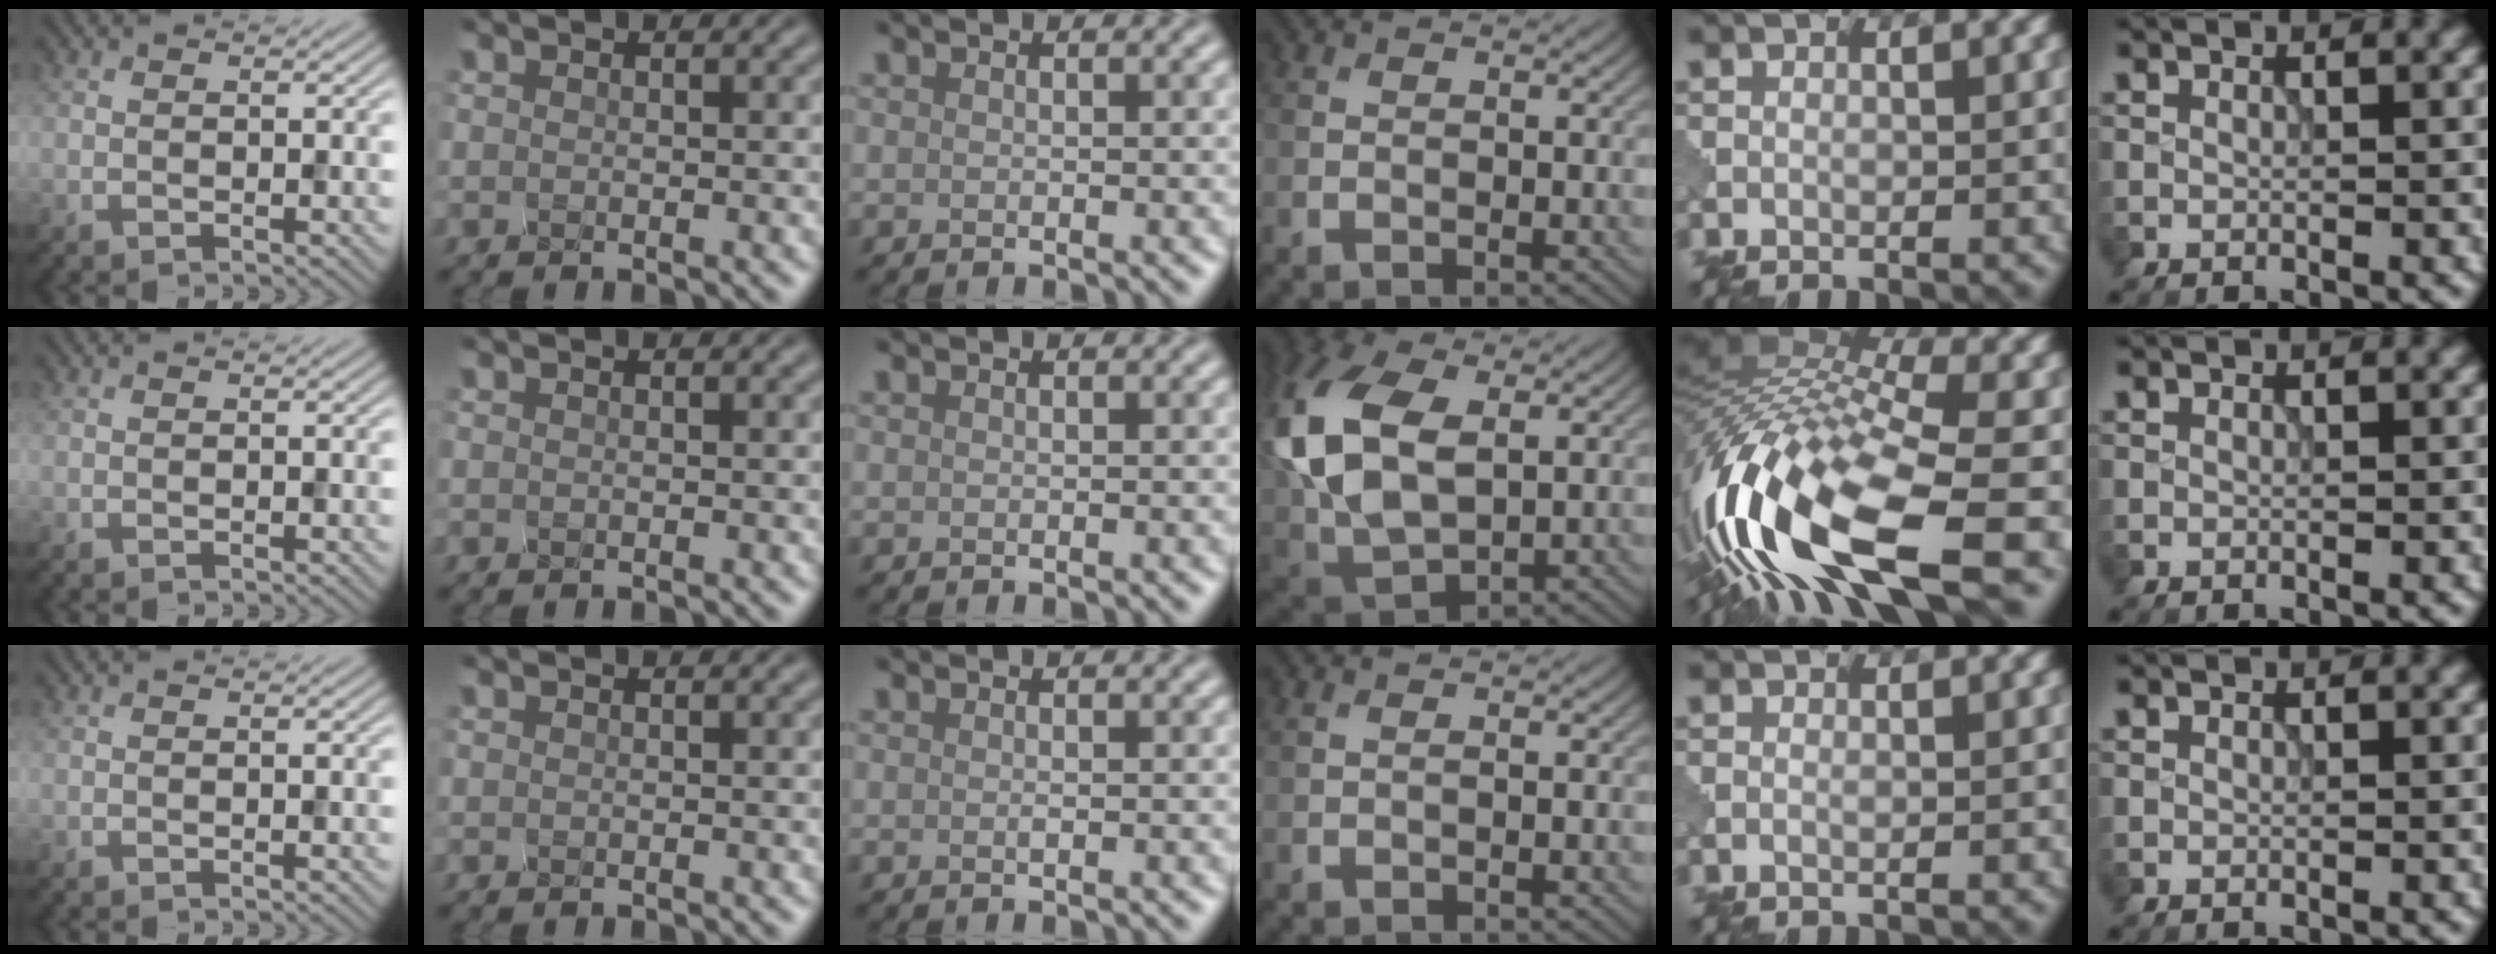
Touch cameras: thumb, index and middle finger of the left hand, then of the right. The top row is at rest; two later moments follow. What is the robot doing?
{"motion": "squeeze", "object": "hand grip exerciser"}